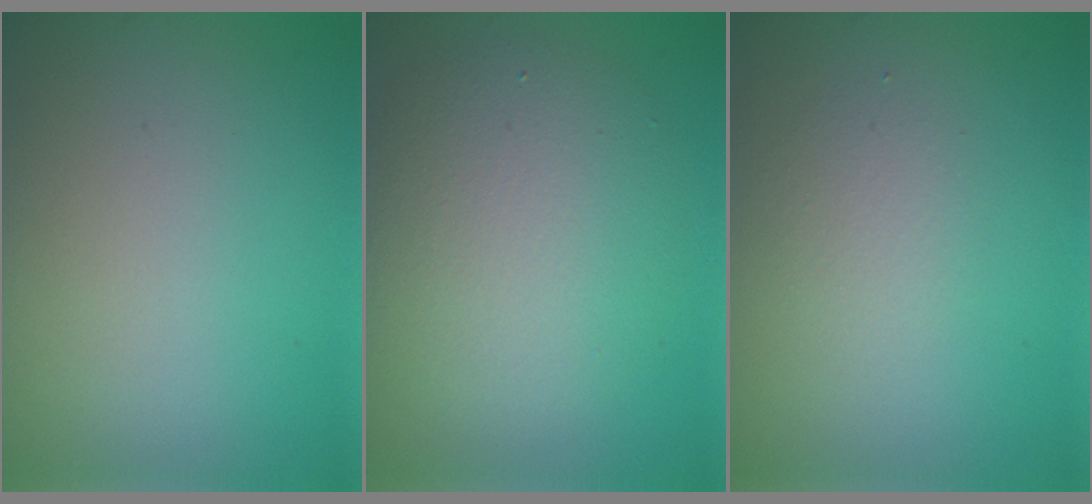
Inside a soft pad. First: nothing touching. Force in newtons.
{"total": 5.9, "press": 5.9, "slide": 0.5}
{"total": 1.5, "press": 1.5, "slide": 0.1}